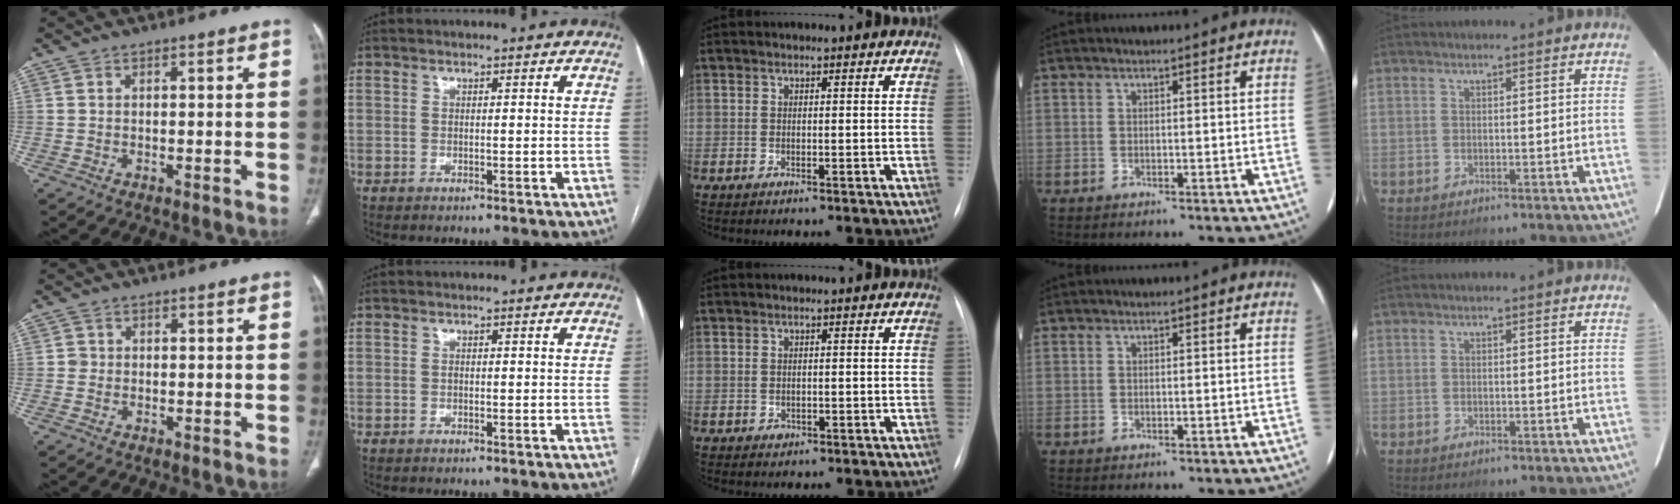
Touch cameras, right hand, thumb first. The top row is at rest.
{"thumb": {"total": 1.1, "force": [-0.1, 1.1, 0.2], "torque": [0.004, 0.004, -0.002]}, "middle": {"total": 0.8, "force": [-0.3, 0.7, 0.2], "torque": [-0.002, 0.002, -0.004]}}